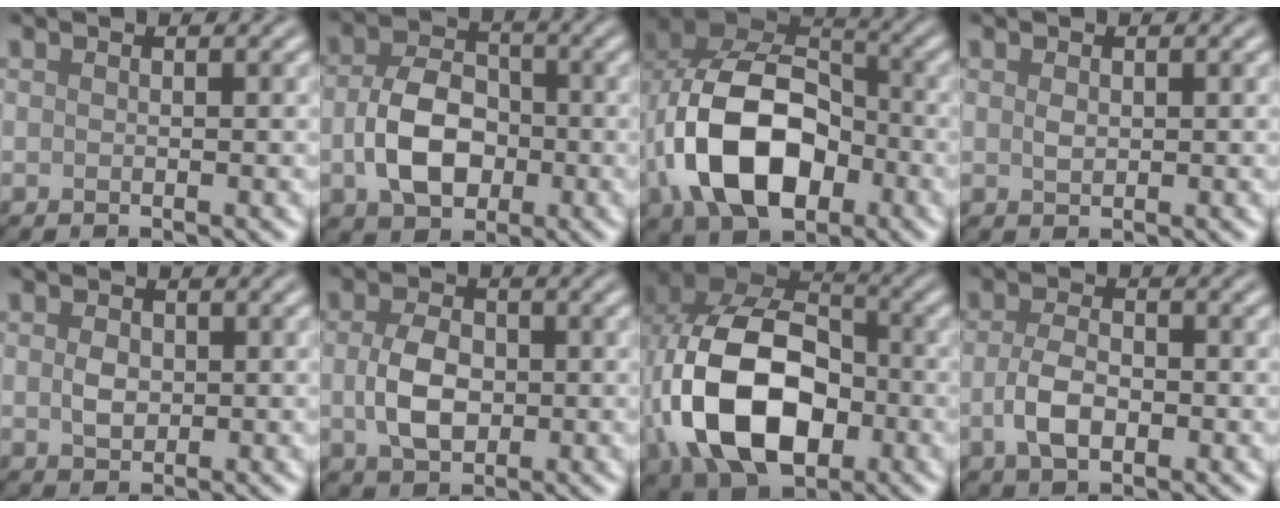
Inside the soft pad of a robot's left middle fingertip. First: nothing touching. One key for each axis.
{"total": 6.0, "fx": -1.1, "fy": 4.2, "fz": 4.0, "tx": -0.081, "ty": 0.003, "tz": -0.023}
{"total": 12.1, "fx": -3.1, "fy": 7.9, "fz": 8.7, "tx": -0.180, "ty": 0.003, "tz": -0.068}
{"total": 0.8, "fx": 0.2, "fy": 0.6, "fz": 0.4, "tx": -0.012, "ty": 0.002, "tz": 0.005}
{"total": 1.7, "fx": 0.1, "fy": 1.4, "fz": 1.1, "tx": -0.022, "ty": 0.002, "tz": 0.002}
{"total": 4.1, "fx": -0.1, "fy": 2.9, "fz": 2.9, "tx": -0.061, "ty": 0.001, "tz": -0.004}
{"total": 14.4, "fx": -2.6, "fy": 9.7, "fz": 10.3, "tx": -0.227, "ty": -0.013, "tz": -0.059}
{"total": 3.5, "fx": -0.9, "fy": 2.1, "fz": 2.7, "tx": -0.057, "ty": 0.000, "tz": -0.019}